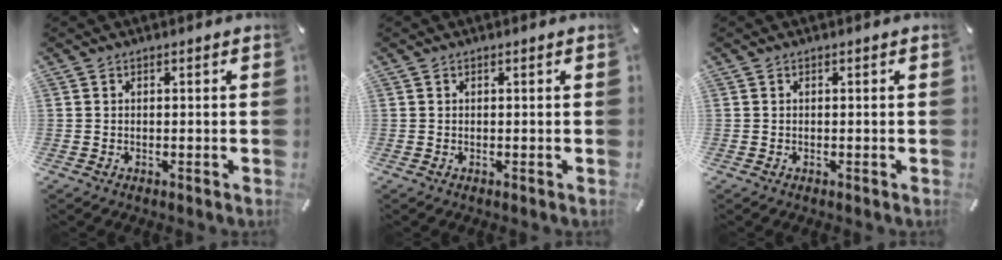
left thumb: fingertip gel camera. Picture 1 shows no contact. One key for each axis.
{"total": 0.0}
{"total": 0.0}